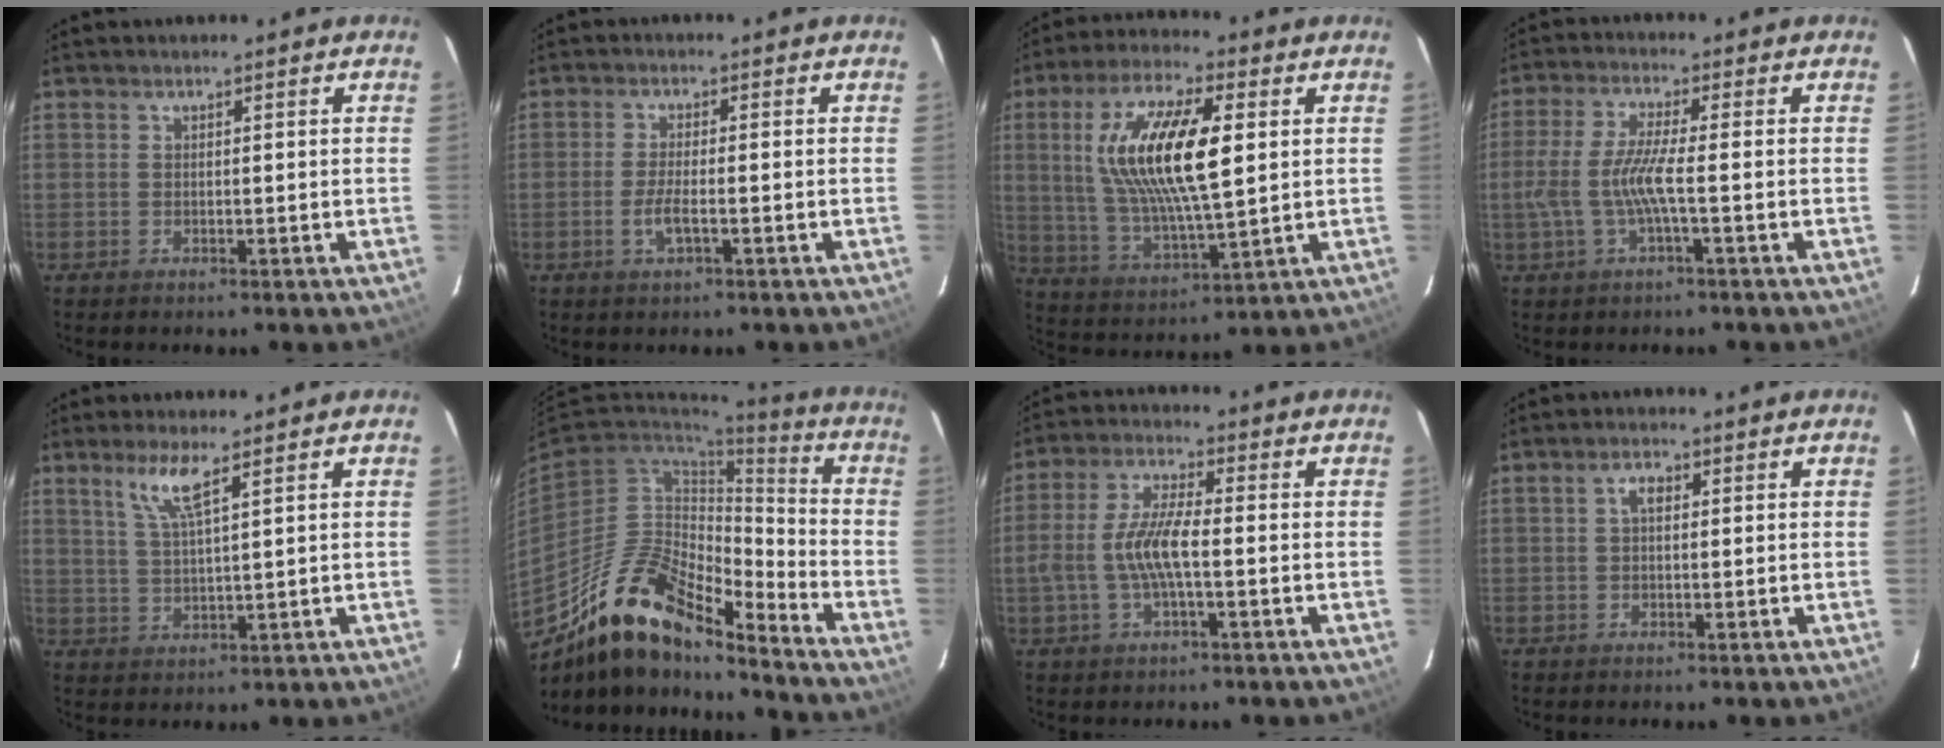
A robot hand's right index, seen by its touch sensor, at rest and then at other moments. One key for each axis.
{"total": 3.7, "fx": -1.4, "fy": 0.7, "fz": 3.3, "tx": -0.070, "ty": -0.006, "tz": -0.028}
{"total": 17.9, "fx": 3.8, "fy": 5.6, "fz": 16.5, "tx": -0.319, "ty": 0.007, "tz": 0.077}
{"total": 7.3, "fx": -1.7, "fy": 0.3, "fz": 7.1, "tx": -0.155, "ty": -0.003, "tz": -0.029}
{"total": 5.1, "fx": 3.1, "fy": 0.0, "fz": 4.0, "tx": -0.084, "ty": -0.004, "tz": 0.064}
{"total": 18.9, "fx": -14.9, "fy": 6.0, "fz": 9.9, "tx": -0.181, "ty": 0.008, "tz": -0.275}
{"total": 8.4, "fx": -1.6, "fy": 2.1, "fz": 8.0, "tx": -0.167, "ty": 0.005, "tz": -0.032}
{"total": 2.1, "fx": 0.3, "fy": 1.2, "fz": 1.7, "tx": -0.032, "ty": 0.009, "tz": 0.005}